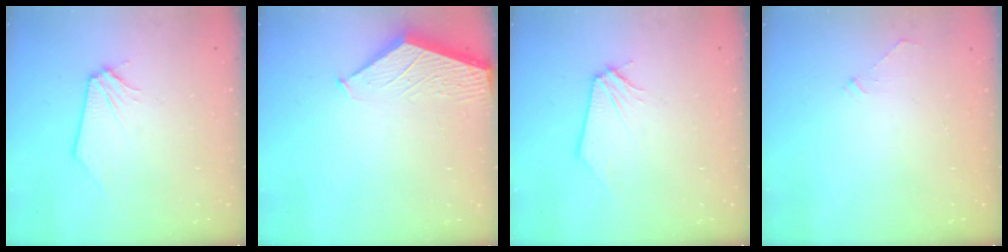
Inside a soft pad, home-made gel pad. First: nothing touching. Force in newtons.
{"total": 1.5, "press": 1.5, "slide": 0.2}
{"total": 0.0}
{"total": 3.3, "press": 3.3, "slide": 0.6}